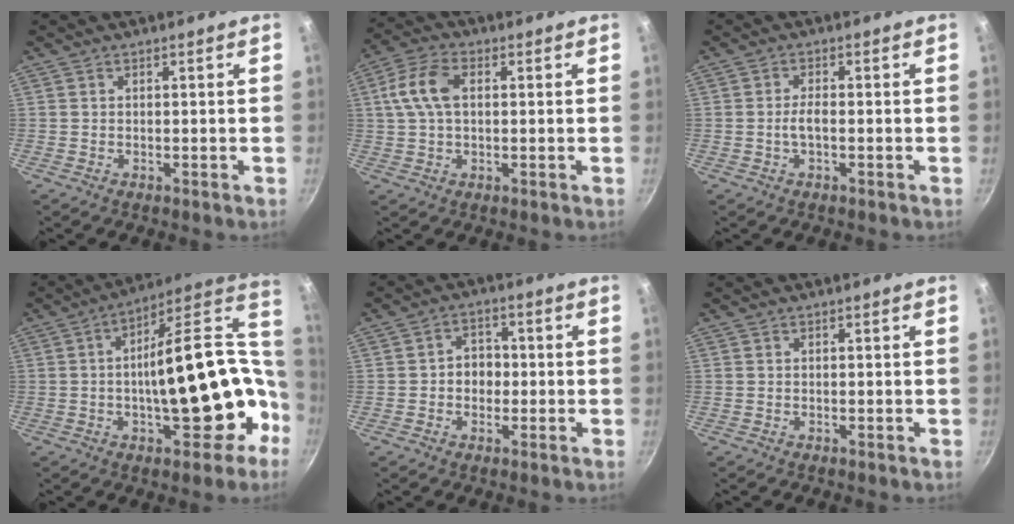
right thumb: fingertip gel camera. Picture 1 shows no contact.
{"total": 8.7, "force": [1.6, 5.0, 6.9], "torque": [-0.142, 0.020, 0.022]}
{"total": 2.4, "force": [-0.6, 0.9, 2.2], "torque": [-0.044, 0.011, -0.013]}
{"total": 25.2, "force": [-2.0, 11.8, 22.2], "torque": [-0.280, 0.048, -0.016]}
{"total": 4.9, "force": [-0.5, 4.0, 2.7], "torque": [-0.008, 0.012, -0.012]}
{"total": 0.0}